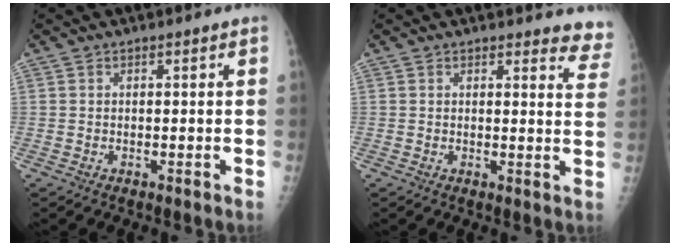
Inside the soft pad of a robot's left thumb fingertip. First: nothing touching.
{"total": 6.5, "force": [6.1, 1.8, 1.0], "torque": [0.032, -0.034, 0.037]}